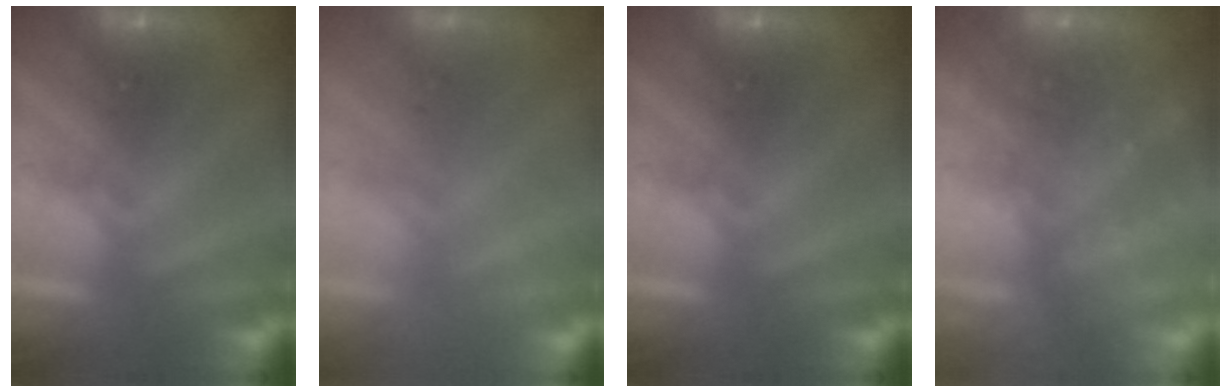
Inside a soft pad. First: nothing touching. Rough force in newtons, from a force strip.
{"total": 2.1}
{"total": 0.0}
{"total": 2.3}